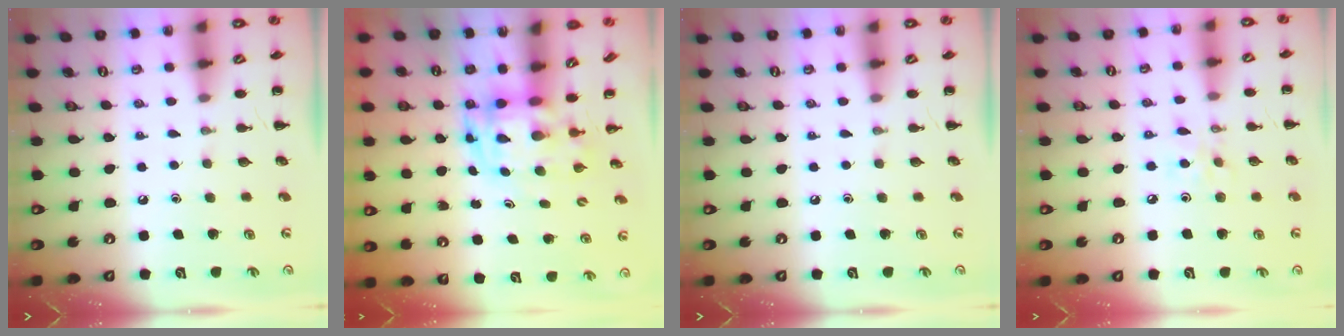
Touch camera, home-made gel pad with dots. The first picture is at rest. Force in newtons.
{"total": 3.5, "press": 3.5, "slide": 0.7}
{"total": 0.0}
{"total": 3.8, "press": 3.6, "slide": 1.2}